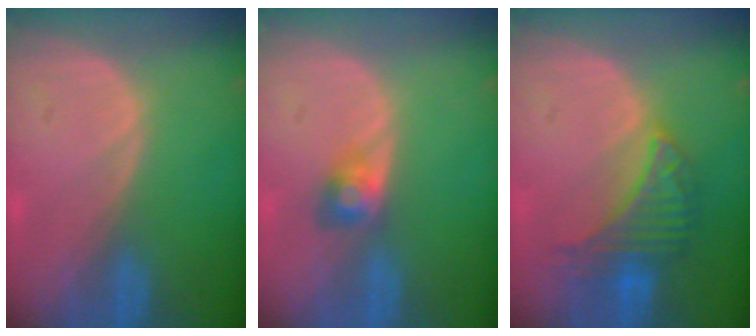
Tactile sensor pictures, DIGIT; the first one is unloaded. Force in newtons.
{"total": 2.7, "press": 2.7, "slide": 0.1}
{"total": 6.6, "press": 6.6, "slide": 0.7}